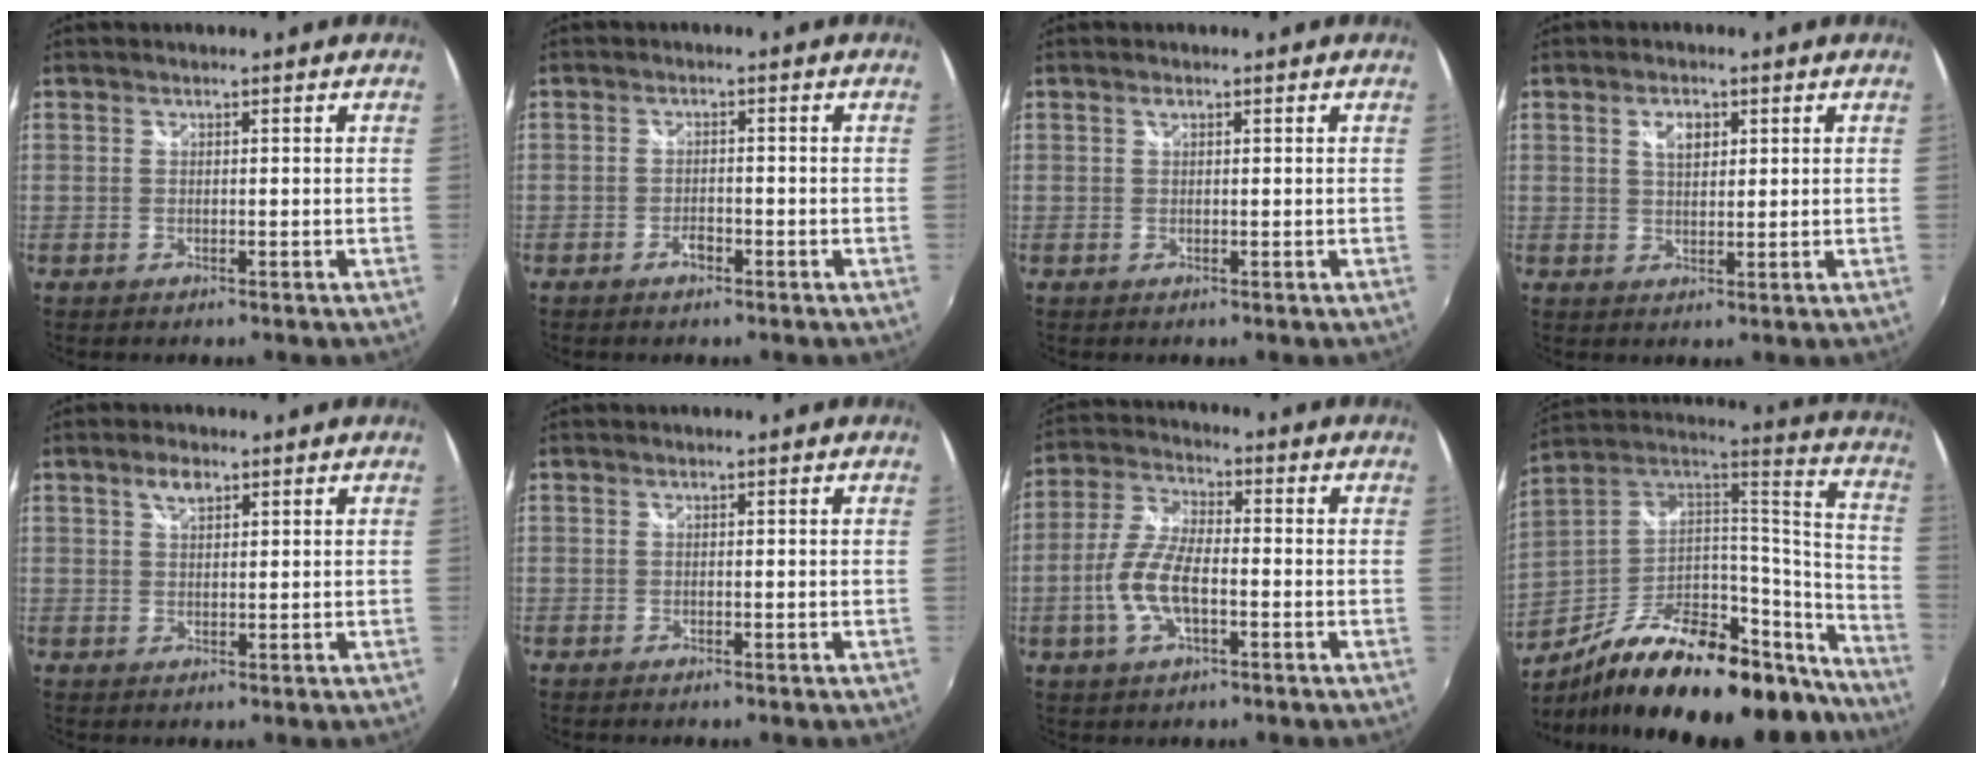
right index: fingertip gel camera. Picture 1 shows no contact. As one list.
[{"total": 2.0, "force": [-1.4, 0.9, 1.1], "torque": [-0.024, 0.003, -0.023]}, {"total": 0.6, "force": [0.3, 0.4, 0.4], "torque": [-0.006, 0.002, 0.004]}, {"total": 3.5, "force": [1.4, 2.0, 2.5], "torque": [-0.042, 0.008, 0.026]}, {"total": 2.7, "force": [1.6, 1.3, 1.8], "torque": [-0.030, 0.005, 0.028]}, {"total": 0.0}, {"total": 9.6, "force": [-2.6, 4.0, 8.3], "torque": [-0.180, 0.007, -0.051]}, {"total": 33.0, "force": [-24.0, 13.0, 18.4], "torque": [-0.260, 0.029, -0.355]}]